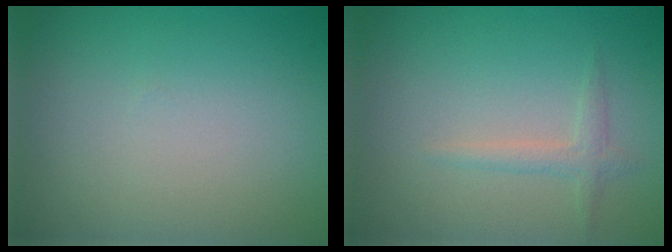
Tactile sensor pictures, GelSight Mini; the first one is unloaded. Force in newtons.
{"total": 1.4, "press": 1.4, "slide": 0.0}